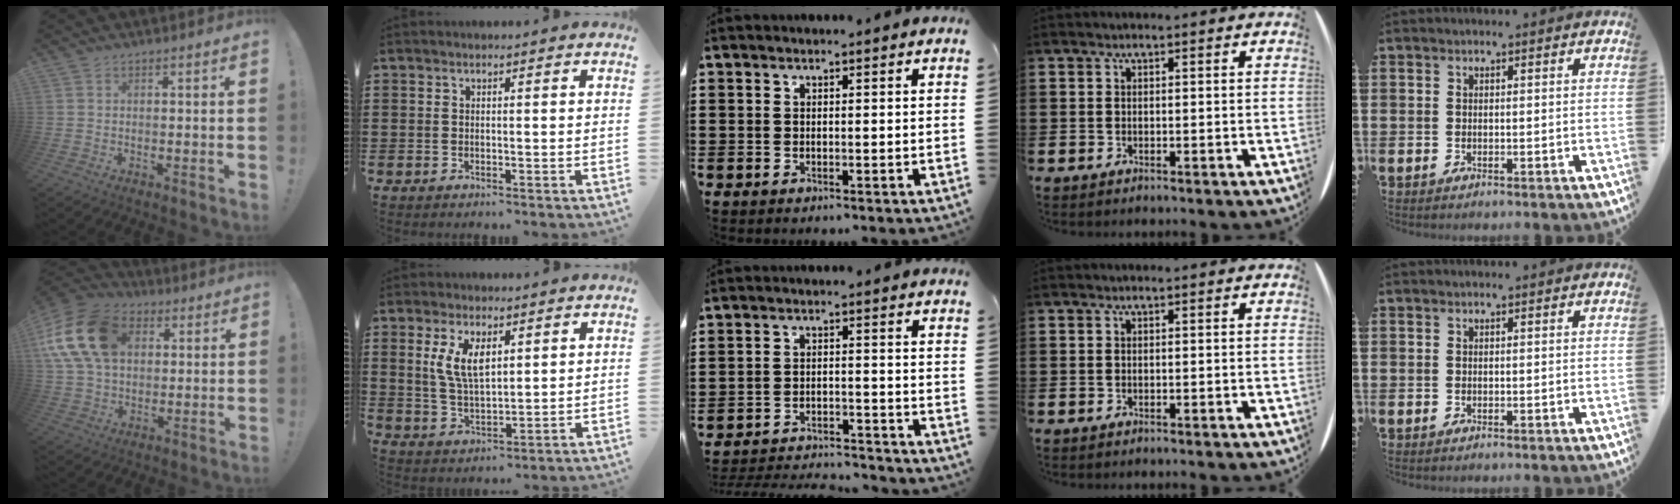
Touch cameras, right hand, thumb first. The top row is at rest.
{"thumb": {"total": 19.4, "force": [5.5, 14.1, 12.2], "torque": [-0.230, -0.001, 0.108]}, "index": {"total": 6.4, "force": [2.4, 2.7, 5.3], "torque": [-0.111, 0.005, 0.042]}, "middle": {"total": 3.9, "force": [-3.8, 0.4, 0.4], "torque": [-0.019, 0.001, -0.083]}}